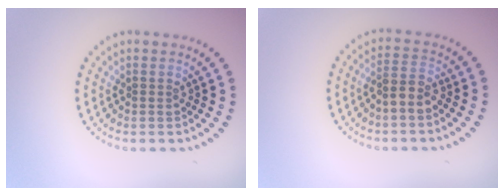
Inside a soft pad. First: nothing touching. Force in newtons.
{"total": 1.9, "press": 1.6, "slide": 1.0}